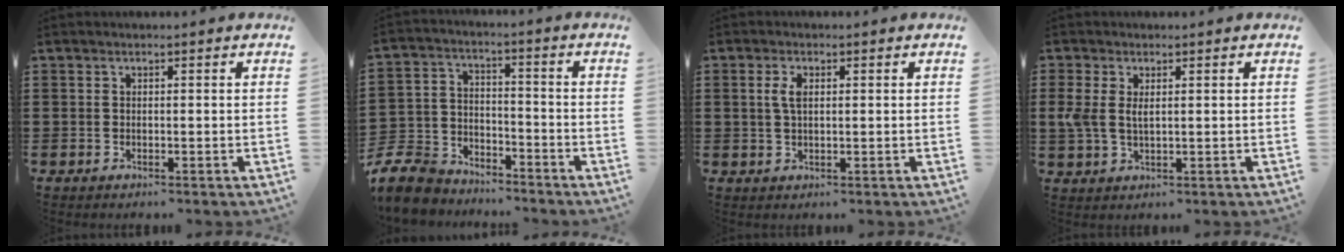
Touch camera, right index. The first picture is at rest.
{"total": 8.6, "force": [-8.1, 2.5, 1.6], "torque": [-0.054, 0.011, -0.164]}
{"total": 2.9, "force": [0.6, 1.3, 2.5], "torque": [-0.053, 0.008, 0.008]}
{"total": 3.0, "force": [0.8, 1.4, 2.5], "torque": [-0.059, 0.005, 0.010]}